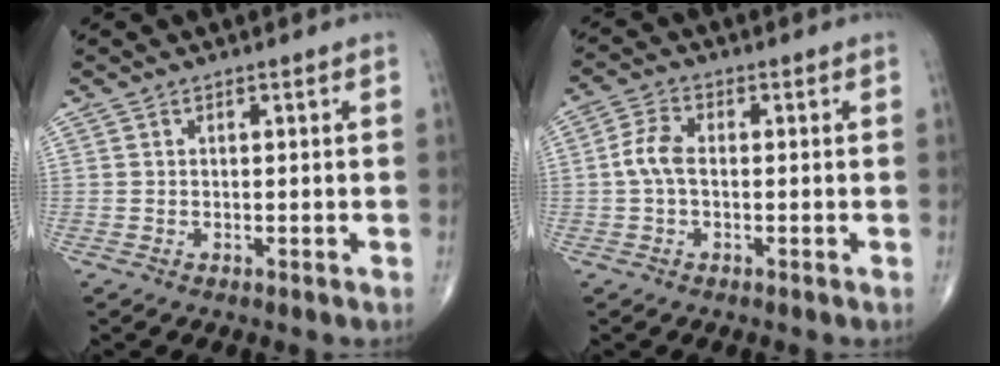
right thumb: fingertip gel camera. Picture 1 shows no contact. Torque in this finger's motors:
{"motor_torque": [-0.42, 0.17, 0.49, 0.05, 0.05]}